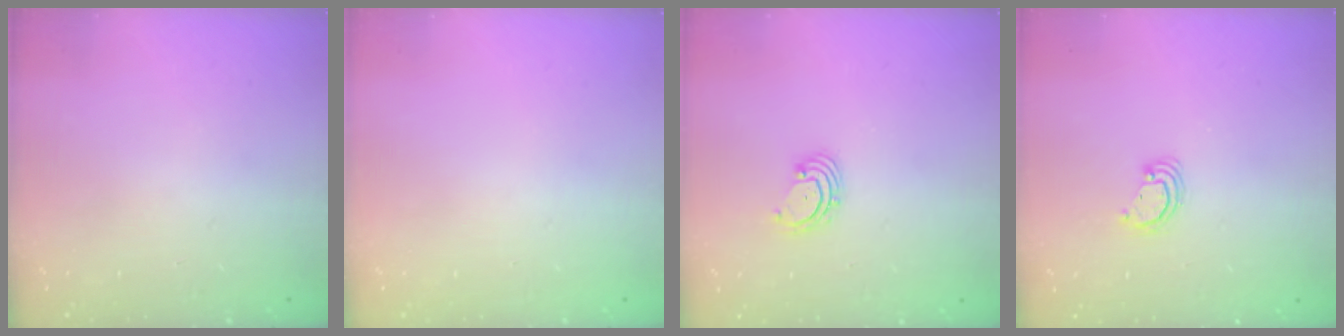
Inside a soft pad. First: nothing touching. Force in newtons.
{"total": 0.0}
{"total": 1.8, "press": 1.7, "slide": 0.7}
{"total": 2.5, "press": 2.5, "slide": 0.2}